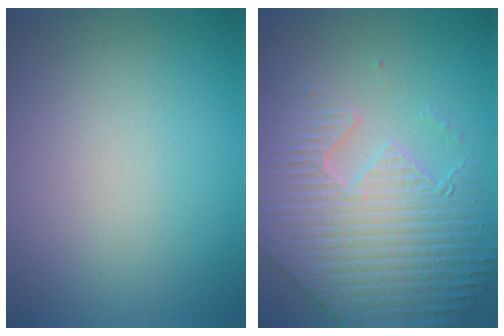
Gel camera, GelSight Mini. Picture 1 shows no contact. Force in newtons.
{"total": 9.4, "press": 6.5, "slide": 6.8}